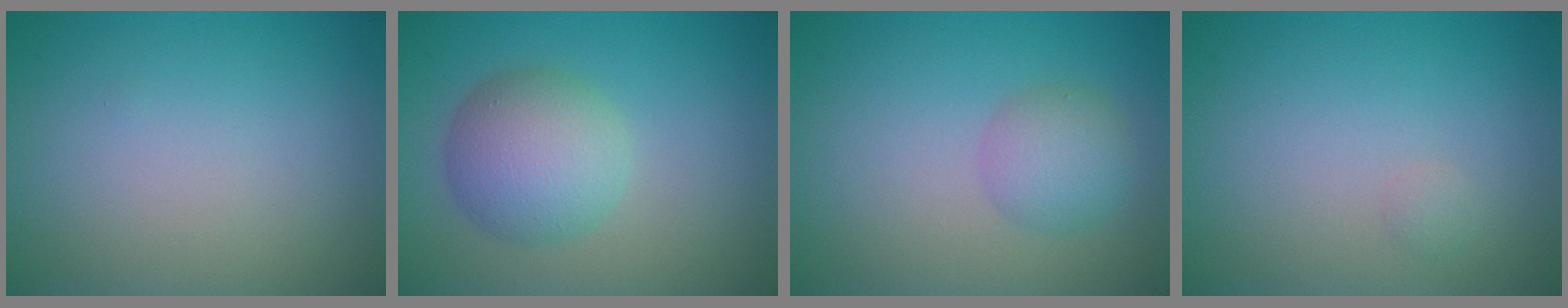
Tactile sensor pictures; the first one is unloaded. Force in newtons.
{"total": 5.3, "press": 5.3, "slide": 0.2}
{"total": 2.8, "press": 2.8, "slide": 0.1}
{"total": 0.5, "press": 0.5, "slide": 0.0}